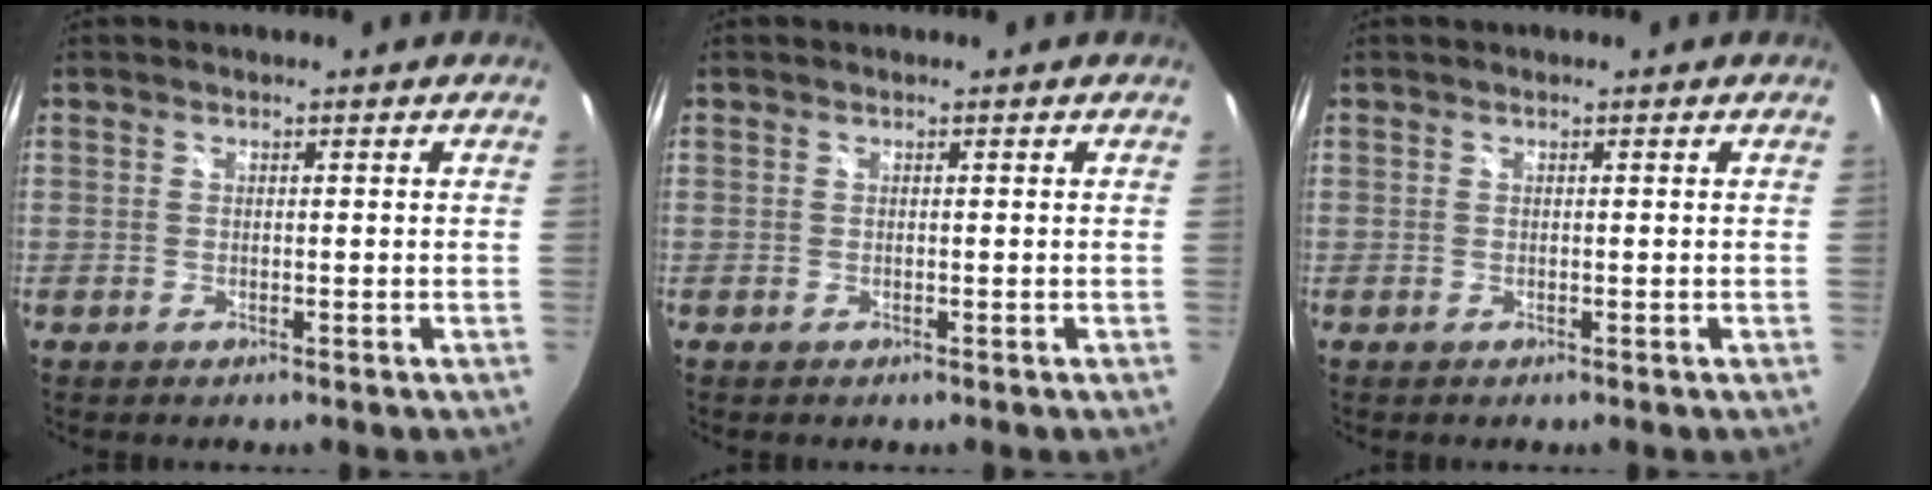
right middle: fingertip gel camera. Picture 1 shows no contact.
{"total": 0.0}
{"total": 0.0}